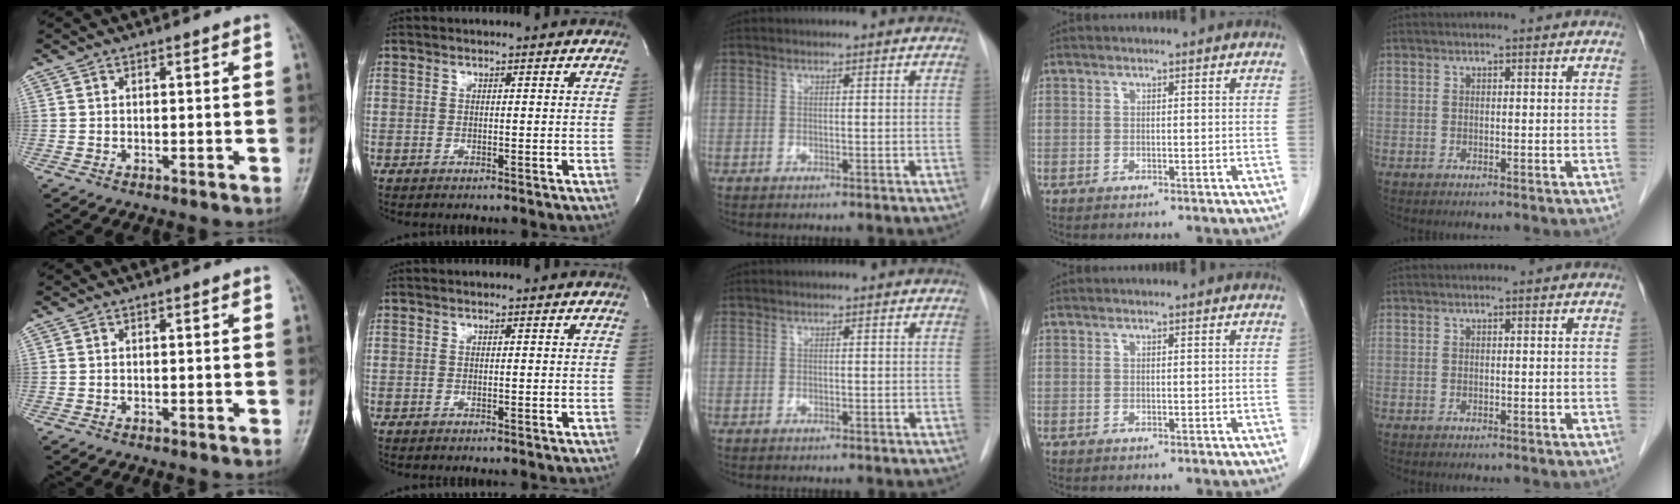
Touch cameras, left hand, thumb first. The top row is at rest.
{}